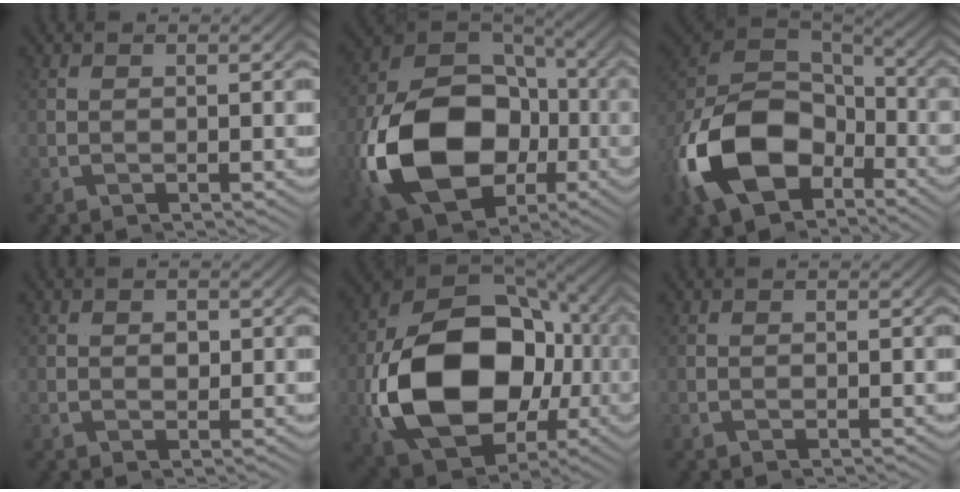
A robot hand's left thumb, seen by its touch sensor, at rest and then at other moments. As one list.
[{"total": 18.5, "force": [-4.2, 10.9, 14.3], "torque": [-0.318, -0.043, -0.049]}, {"total": 15.9, "force": [-3.6, 10.1, 11.8], "torque": [-0.296, -0.048, -0.035]}, {"total": 0.7, "force": [0.1, 0.4, 0.5], "torque": [-0.005, 0.000, 0.004]}, {"total": 19.5, "force": [-1.9, 11.3, 15.8], "torque": [-0.331, -0.037, -0.017]}, {"total": 0.0}]